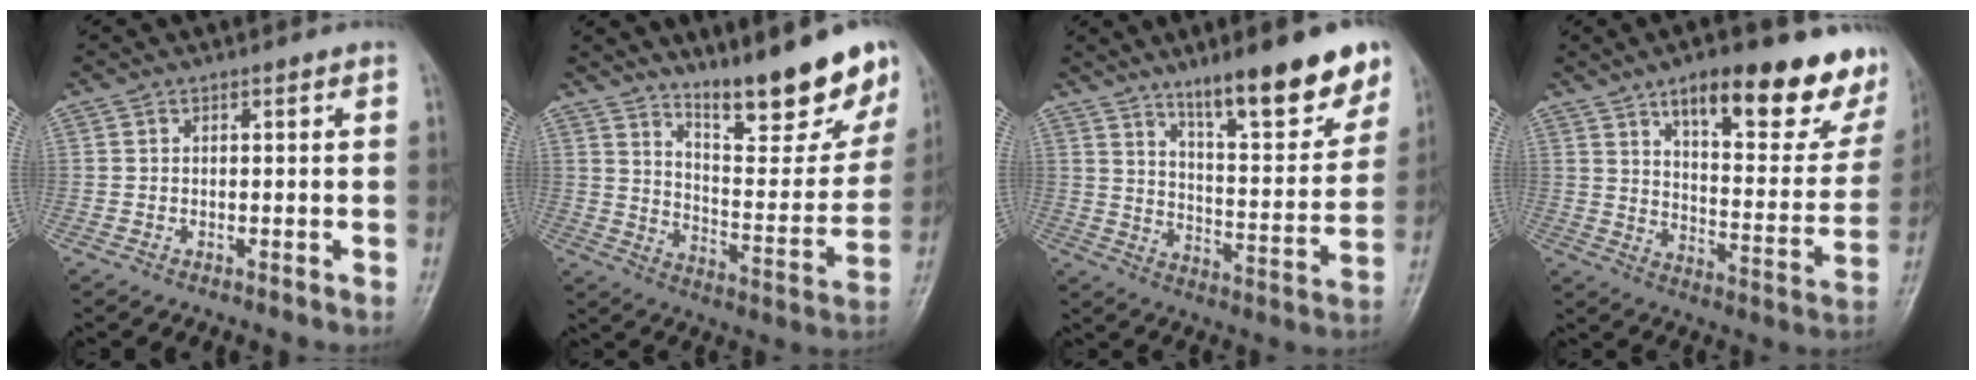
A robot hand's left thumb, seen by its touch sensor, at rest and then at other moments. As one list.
[{"total": 18.3, "force": [13.9, 4.2, 11.2], "torque": [-0.121, -0.101, 0.217]}, {"total": 17.9, "force": [12.2, 4.3, 12.4], "torque": [-0.143, -0.069, 0.193]}, {"total": 23.8, "force": [14.9, 8.0, 16.7], "torque": [-0.179, -0.060, 0.210]}]